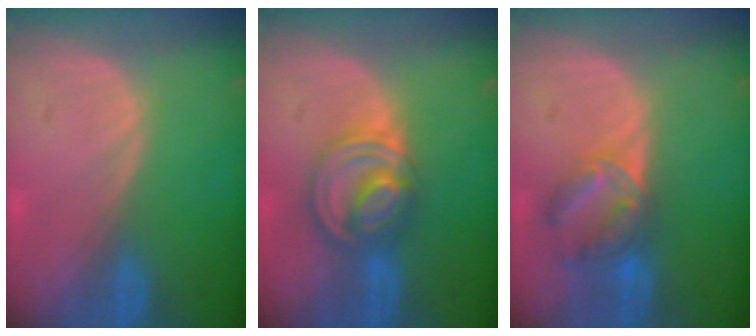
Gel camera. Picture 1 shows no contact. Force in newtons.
{"total": 8.0, "press": 6.9, "slide": 3.9}
{"total": 7.3, "press": 6.0, "slide": 4.1}